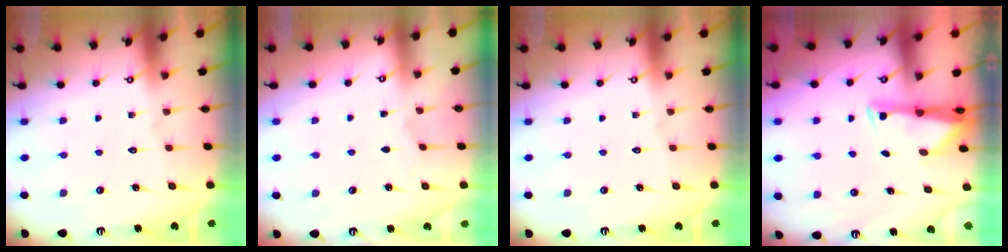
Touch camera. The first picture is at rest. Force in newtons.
{"total": 1.4, "press": 1.3, "slide": 0.2}
{"total": 0.0}
{"total": 2.7, "press": 2.7, "slide": 0.4}